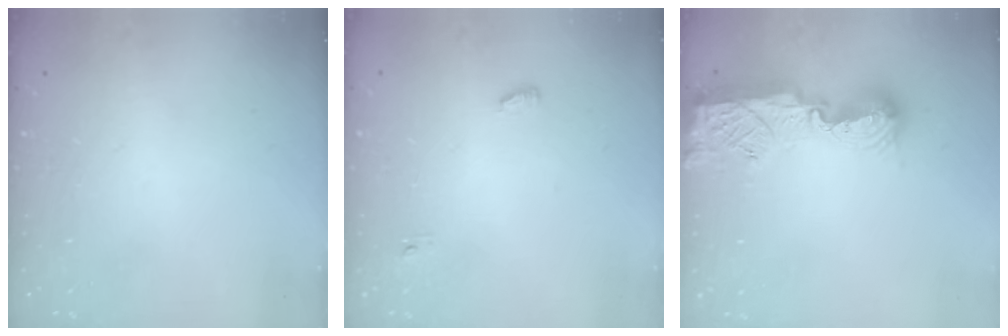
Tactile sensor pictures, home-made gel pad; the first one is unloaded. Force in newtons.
{"total": 3.5, "press": 3.4, "slide": 1.0}
{"total": 11.0, "press": 11.0, "slide": 0.6}